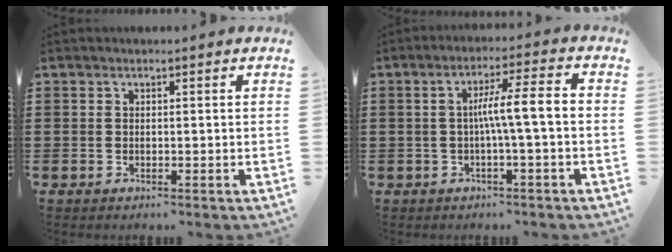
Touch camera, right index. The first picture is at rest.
{"total": 6.0, "force": [-0.7, 0.2, 5.9], "torque": [-0.110, 0.002, -0.020]}